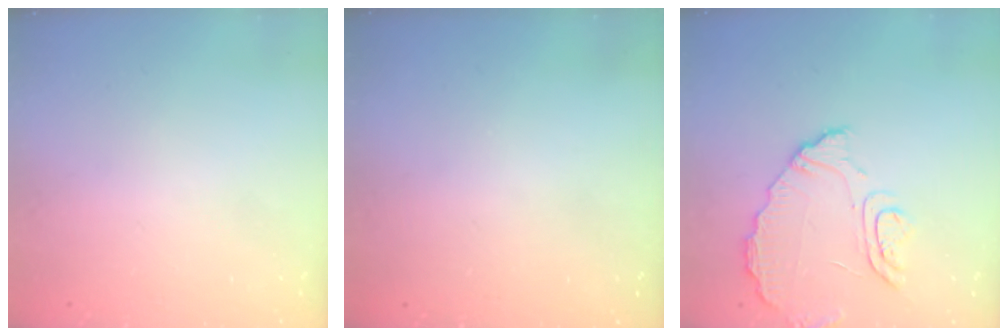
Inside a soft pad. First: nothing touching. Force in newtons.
{"total": 3.7, "press": 3.3, "slide": 1.6}
{"total": 9.0, "press": 9.0, "slide": 1.1}